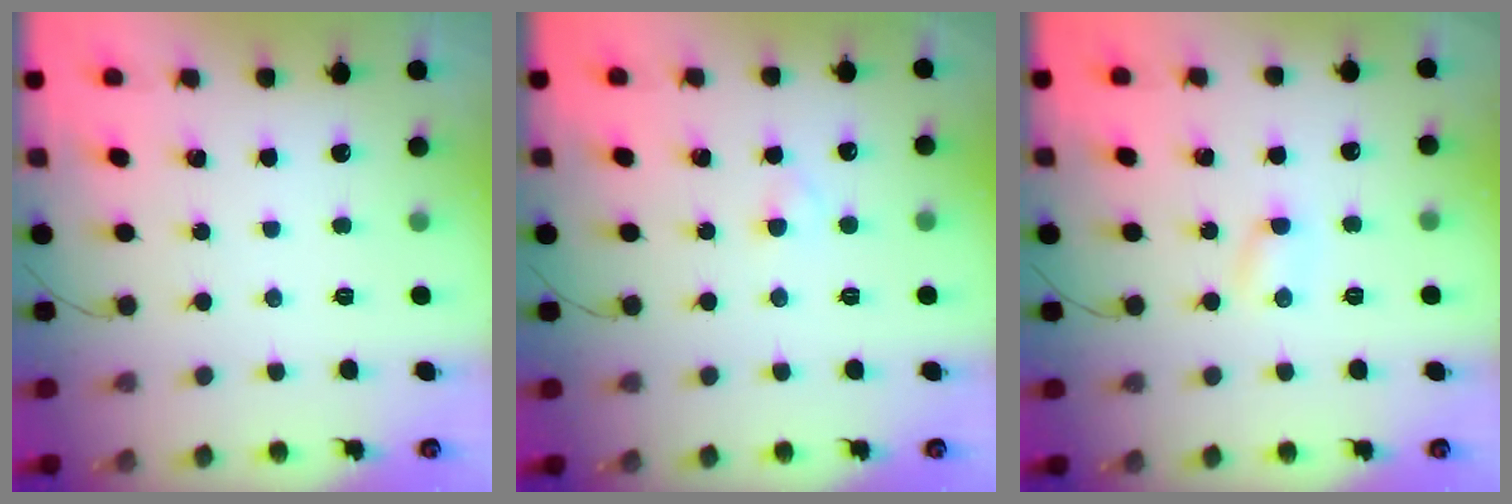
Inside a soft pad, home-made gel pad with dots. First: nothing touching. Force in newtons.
{"total": 1.8, "press": 1.6, "slide": 0.9}
{"total": 1.8, "press": 1.7, "slide": 0.5}